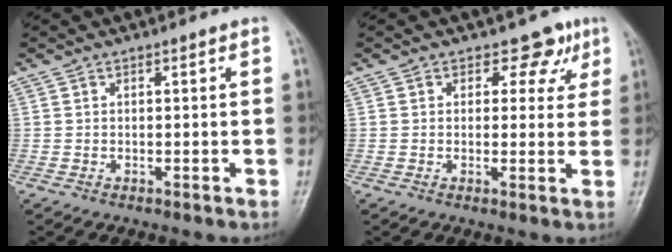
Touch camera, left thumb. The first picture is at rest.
{"total": 4.7, "force": [2.8, 3.5, 1.7], "torque": [0.017, -0.008, 0.031]}